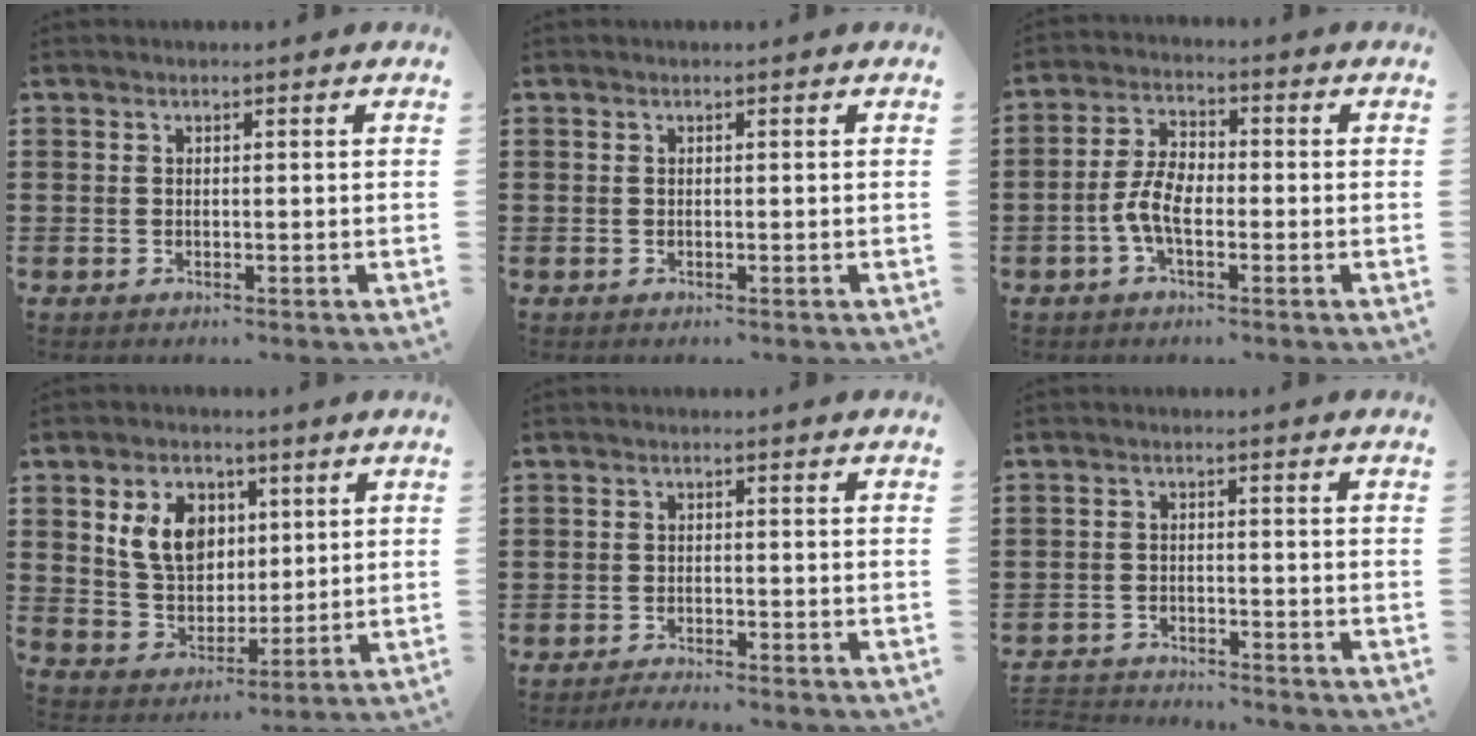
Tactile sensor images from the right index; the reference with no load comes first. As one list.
[{"total": 0.0}, {"total": 5.9, "force": [-1.8, 2.7, 4.9], "torque": [-0.118, -0.004, -0.041]}, {"total": 8.5, "force": [3.0, 6.4, 4.7], "torque": [-0.102, 0.015, 0.052]}, {"total": 1.7, "force": [-1.7, 0.0, 0.1], "torque": [-0.005, 0.001, -0.035]}, {"total": 2.6, "force": [-2.6, 0.1, -0.3], "torque": [-0.005, -0.004, -0.056]}]